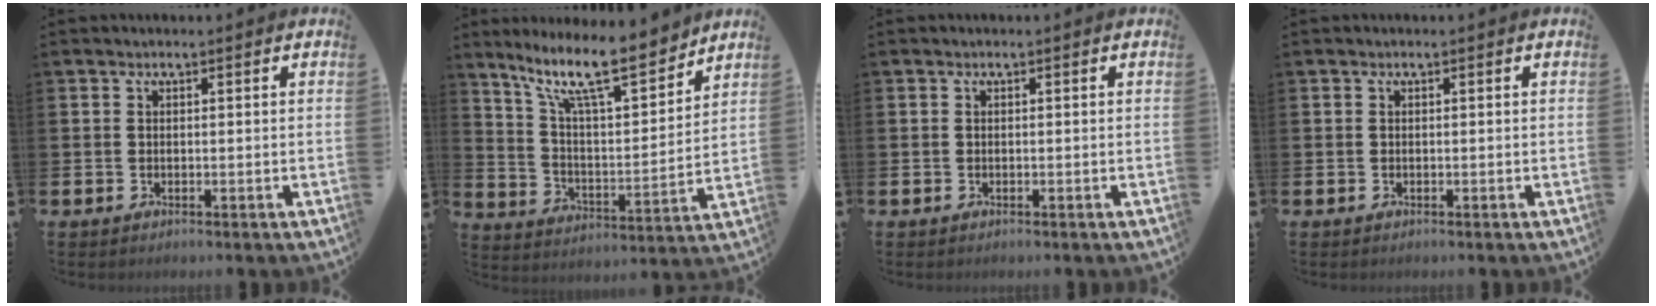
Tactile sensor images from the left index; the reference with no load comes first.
{"total": 13.0, "force": [10.5, 3.0, 7.1], "torque": [-0.150, -0.058, 0.179]}
{"total": 0.0}
{"total": 0.0}